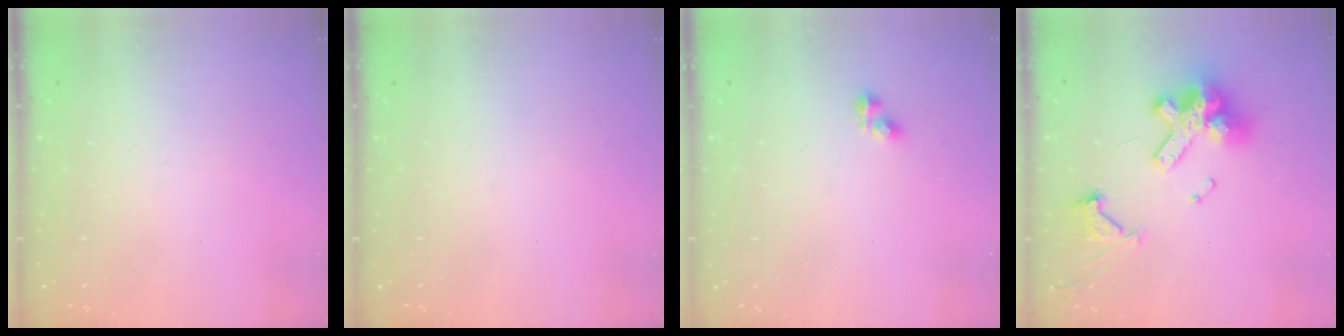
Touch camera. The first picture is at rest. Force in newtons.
{"total": 0.0}
{"total": 2.5, "press": 2.5, "slide": 0.4}
{"total": 15.7, "press": 15.6, "slide": 1.9}